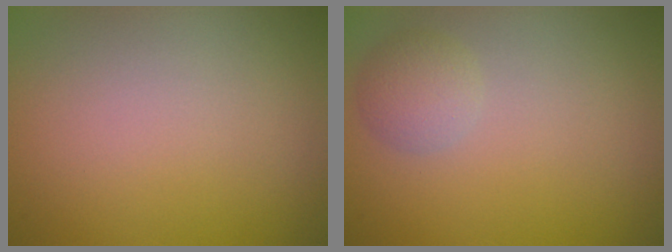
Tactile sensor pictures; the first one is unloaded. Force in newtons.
{"total": 2.1, "press": 2.1, "slide": 0.0}